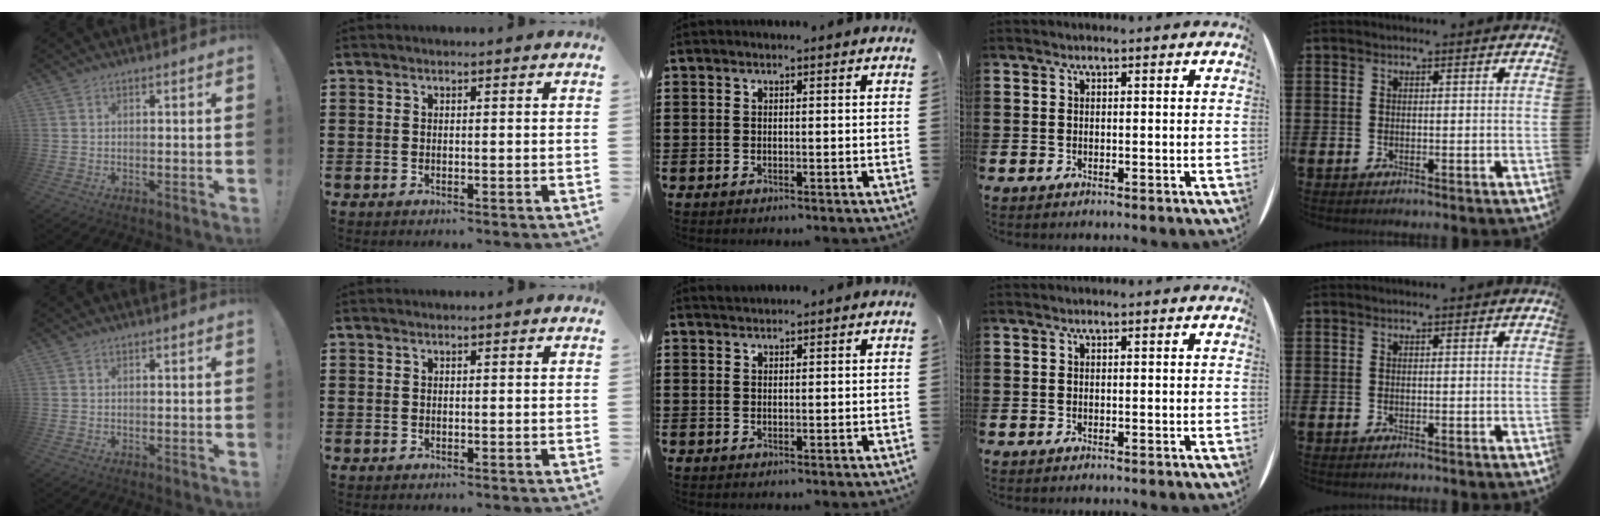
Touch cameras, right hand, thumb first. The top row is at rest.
{"middle": {"total": 1.0, "force": [1.0, 0.2, 0.0], "torque": [-0.003, 0.000, 0.018]}}